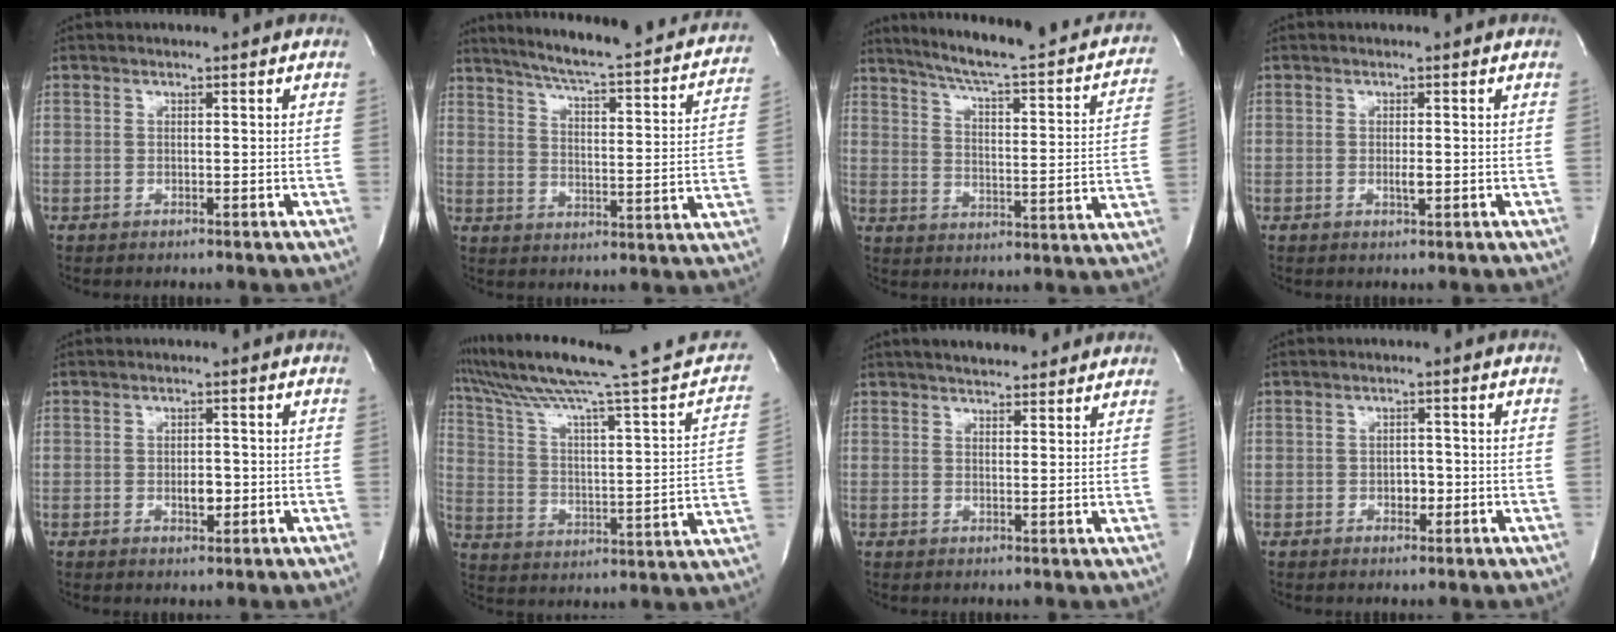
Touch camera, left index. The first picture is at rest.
{"total": 25.5, "force": [22.8, 2.8, 11.1], "torque": [-0.164, -0.054, 0.278]}
{"total": 24.4, "force": [20.8, 3.2, 12.3], "torque": [-0.176, -0.035, 0.256]}
{"total": 1.2, "force": [-0.4, 0.2, 1.1], "torque": [-0.020, -0.007, -0.006]}
{"total": 2.5, "force": [-0.7, 1.3, 2.0], "torque": [-0.033, -0.004, -0.007]}
{"total": 25.1, "force": [21.6, -0.1, 12.8], "torque": [-0.197, -0.029, 0.302]}
{"total": 10.3, "force": [9.0, 2.7, 4.2], "torque": [-0.051, 0.016, 0.113]}
{"total": 2.0, "force": [-0.8, 1.3, 1.3], "torque": [-0.017, 0.000, -0.010]}